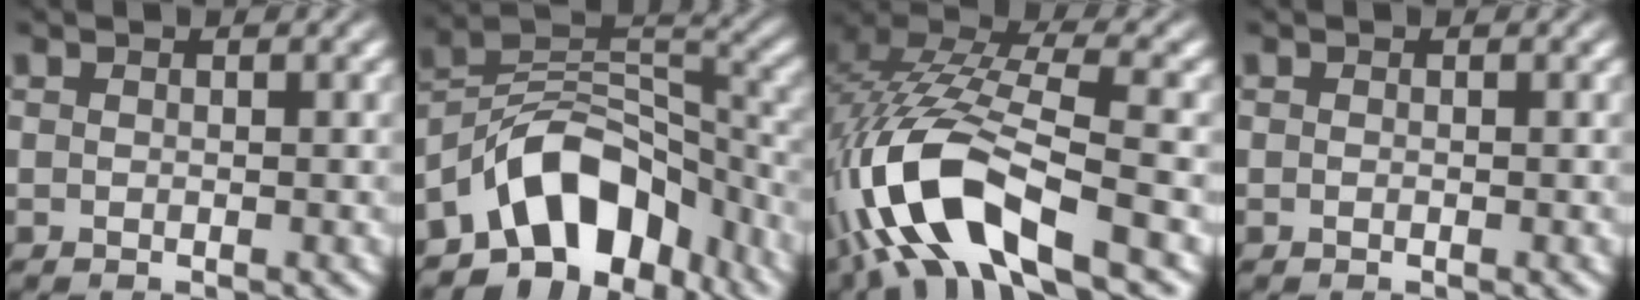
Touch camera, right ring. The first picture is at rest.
{"total": 14.8, "force": [-5.3, 10.0, 9.5], "torque": [-0.159, -0.038, -0.070]}
{"total": 11.1, "force": [-1.1, 6.4, 8.9], "torque": [-0.206, -0.022, -0.010]}
{"total": 0.0}